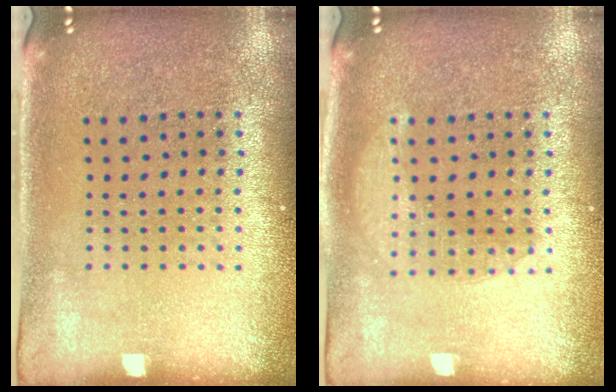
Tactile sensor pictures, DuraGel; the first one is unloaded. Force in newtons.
{"total": 1.9, "press": 1.9, "slide": 0.3}